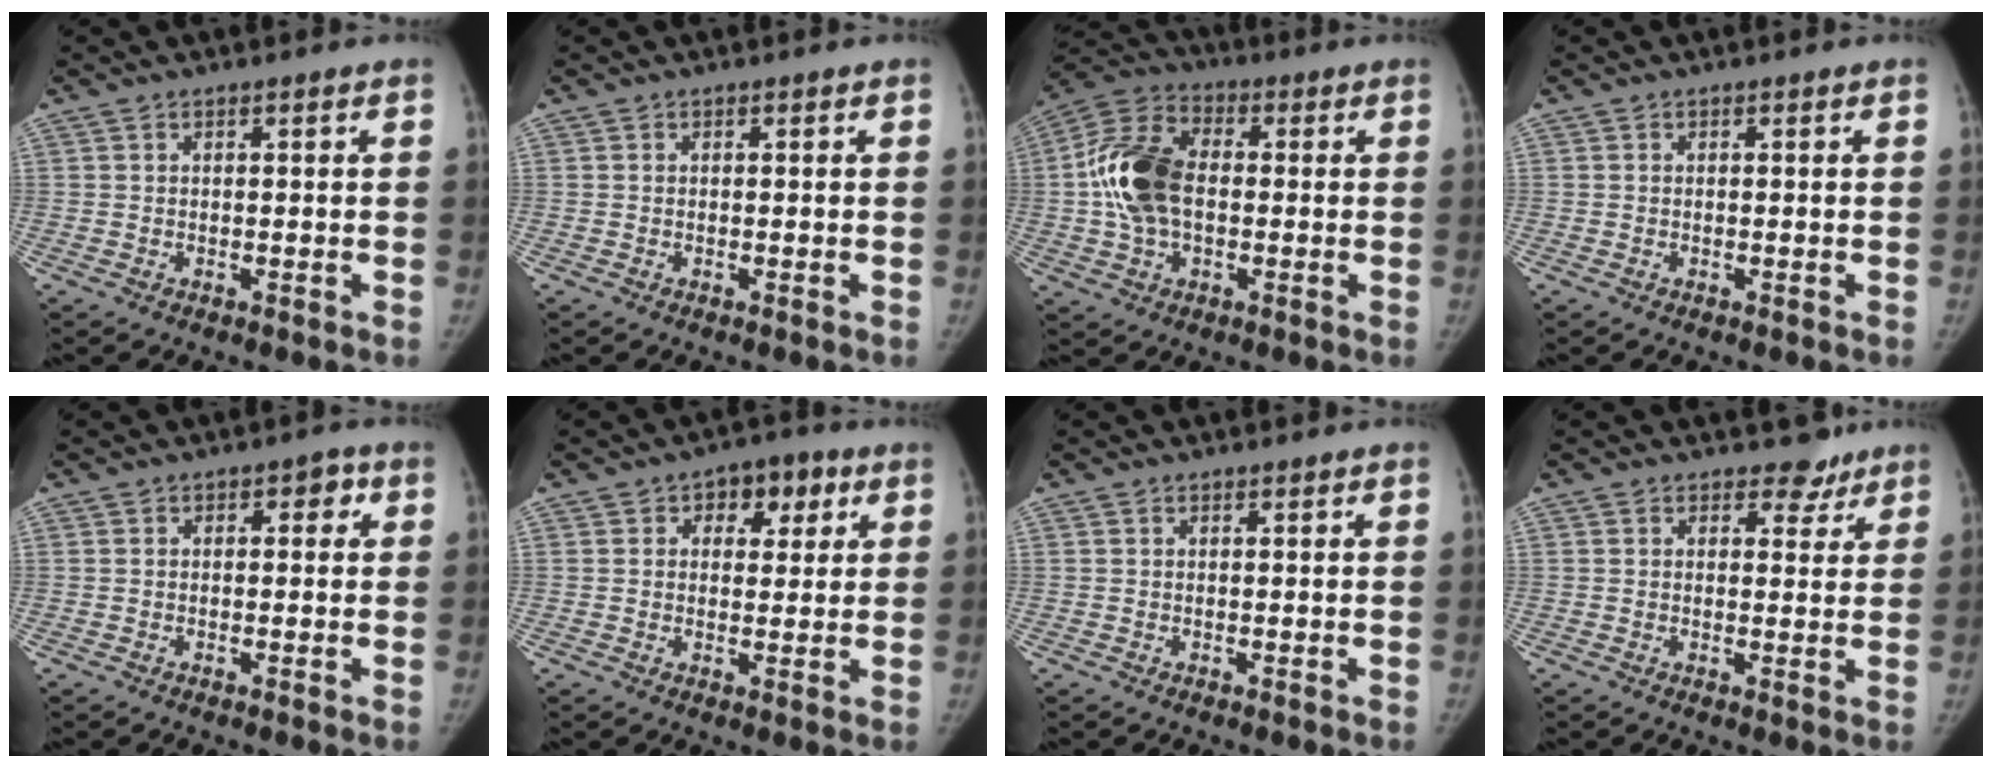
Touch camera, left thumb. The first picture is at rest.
{"total": 0.0}
{"total": 13.6, "force": [0.0, 8.8, 10.4], "torque": [-0.204, 0.024, -0.006]}
{"total": 0.0}
{"total": 2.4, "force": [0.6, 1.5, 1.8], "torque": [0.002, 0.004, 0.000]}
{"total": 6.6, "force": [2.7, 4.5, 4.0], "torque": [-0.007, -0.004, 0.031]}
{"total": 0.0}
{"total": 3.6, "force": [2.7, 2.2, 0.5], "torque": [0.020, -0.017, 0.032]}